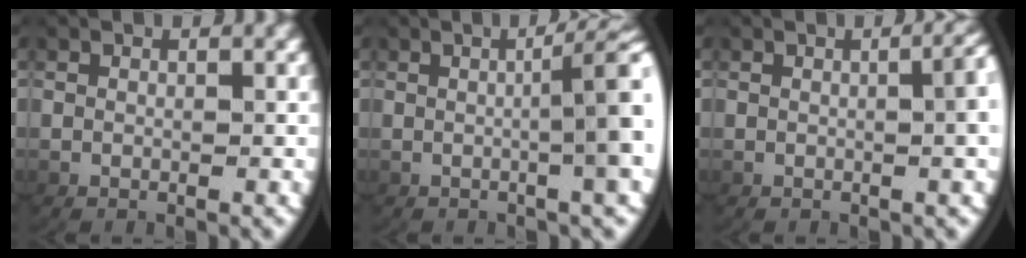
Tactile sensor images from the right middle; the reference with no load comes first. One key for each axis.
{"total": 6.3, "fx": 0.5, "fy": 1.6, "fz": 6.0, "tx": -0.062, "ty": 0.024, "tz": -0.002}
{"total": 3.8, "fx": 0.3, "fy": 1.1, "fz": 3.6, "tx": -0.036, "ty": 0.008, "tz": 0.005}